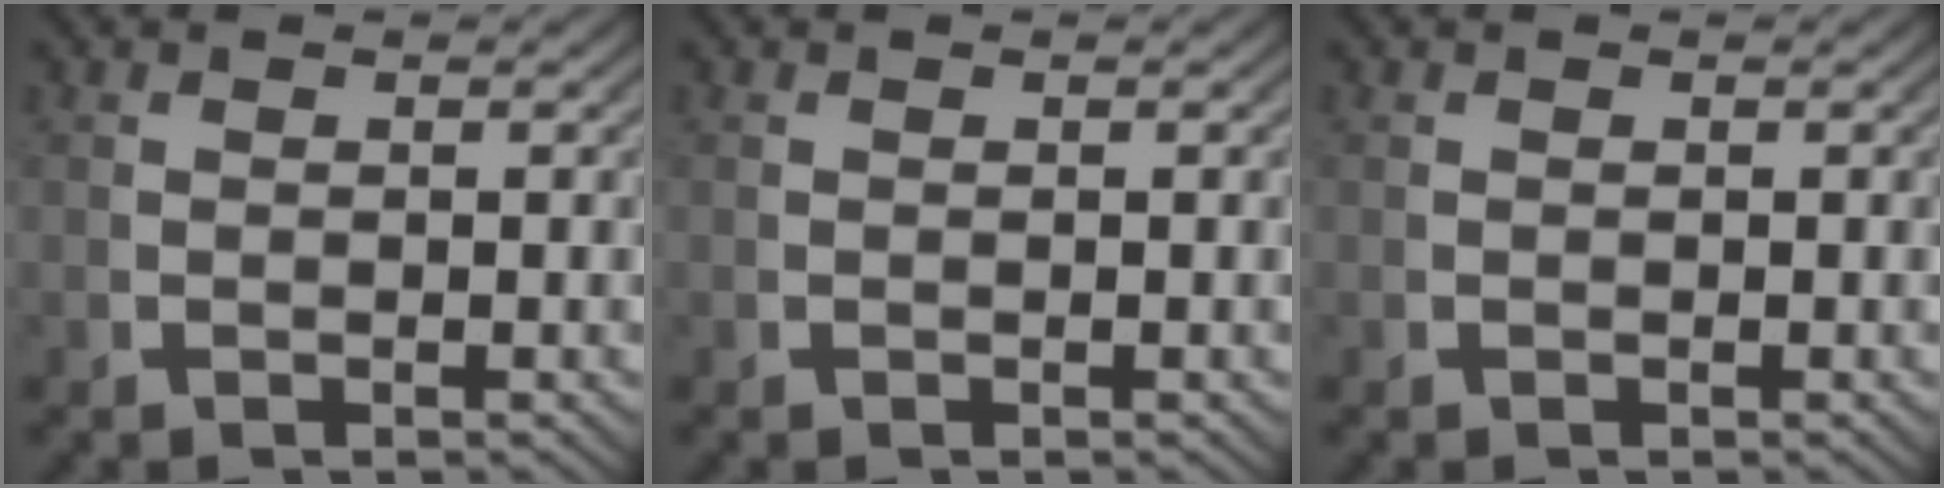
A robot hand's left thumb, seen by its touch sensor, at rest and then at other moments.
{"total": 0.0}
{"total": 0.0}